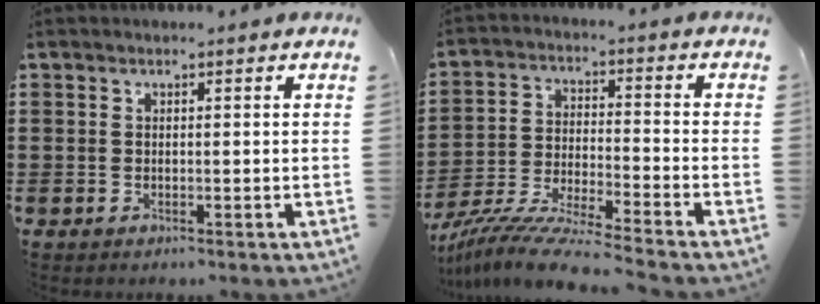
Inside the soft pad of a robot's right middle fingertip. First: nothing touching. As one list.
[{"total": 8.8, "force": [-8.3, -0.4, 2.9], "torque": [-0.059, -0.002, -0.166]}]